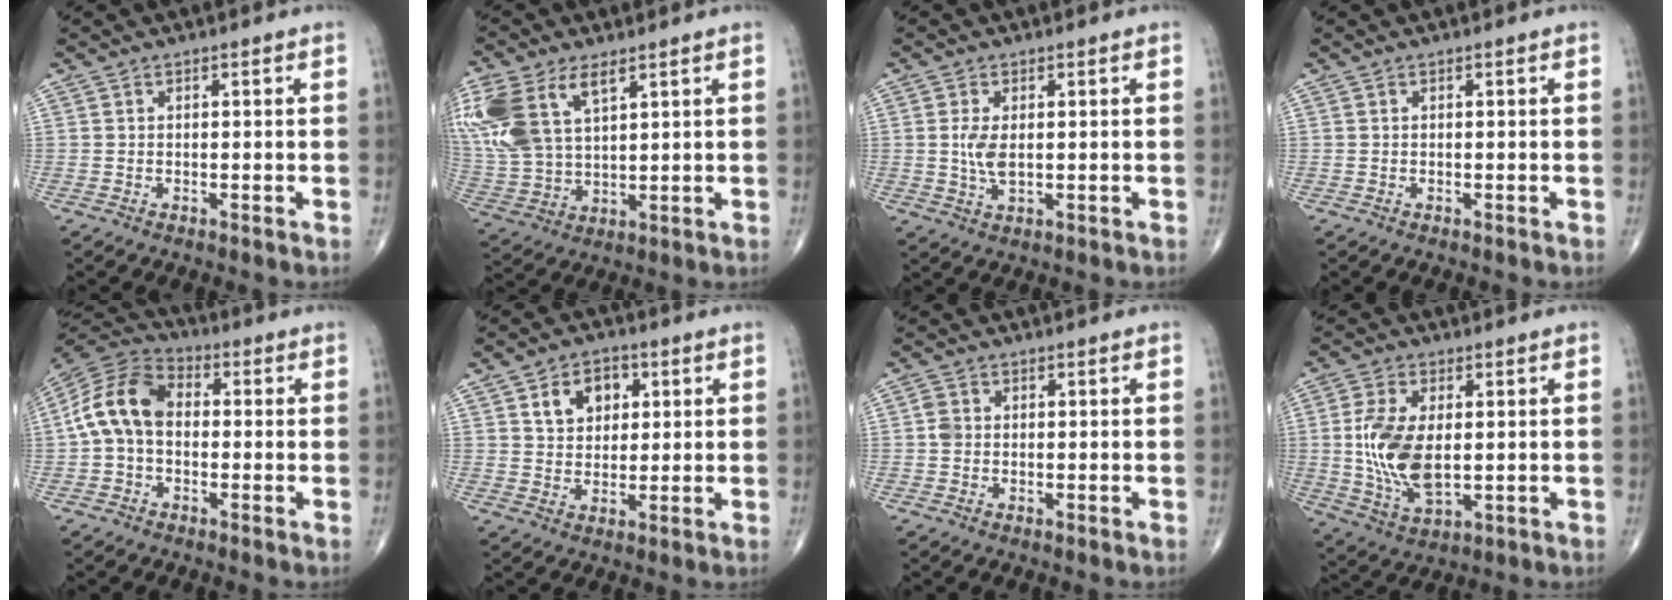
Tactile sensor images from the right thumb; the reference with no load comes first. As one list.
[{"total": 17.8, "force": [7.9, 9.8, 12.5], "torque": [-0.296, -0.003, 0.162]}, {"total": 4.2, "force": [0.3, 2.0, 3.7], "torque": [-0.079, -0.008, 0.010]}, {"total": 0.0}, {"total": 11.6, "force": [-0.2, 8.1, 8.3], "torque": [-0.152, 0.034, -0.017]}, {"total": 7.7, "force": [2.9, 5.6, 4.4], "torque": [-0.036, -0.008, 0.045]}, {"total": 2.1, "force": [0.0, 1.8, 1.1], "torque": [-0.016, 0.005, -0.003]}, {"total": 12.8, "force": [0.5, 6.8, 10.8], "torque": [-0.217, -0.012, 0.019]}]